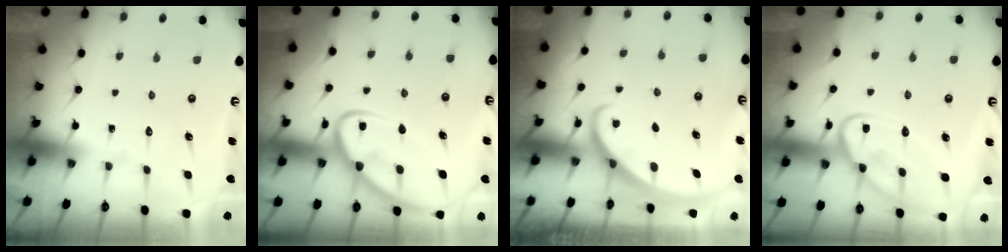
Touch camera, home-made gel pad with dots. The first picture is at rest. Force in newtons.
{"total": 10.7, "press": 10.7, "slide": 0.9}
{"total": 2.7, "press": 2.7, "slide": 0.1}
{"total": 13.8, "press": 13.8, "slide": 1.1}